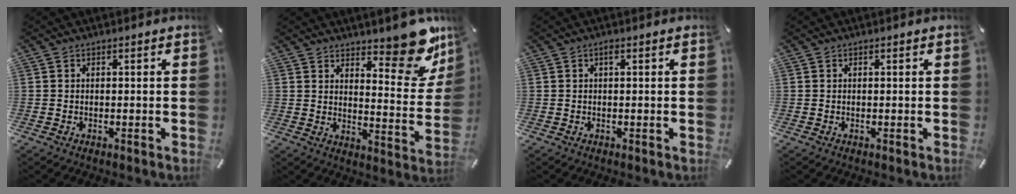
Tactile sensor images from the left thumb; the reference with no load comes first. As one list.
[{"total": 14.6, "force": [11.1, 6.3, 7.0], "torque": [-0.055, -0.107, 0.188]}, {"total": 0.9, "force": [0.3, 0.2, 0.8], "torque": [-0.016, 0.002, 0.005]}, {"total": 0.0}]